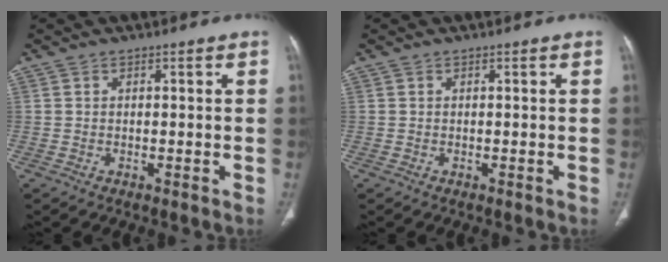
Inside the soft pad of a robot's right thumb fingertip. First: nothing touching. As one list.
[{"total": 0.0}]